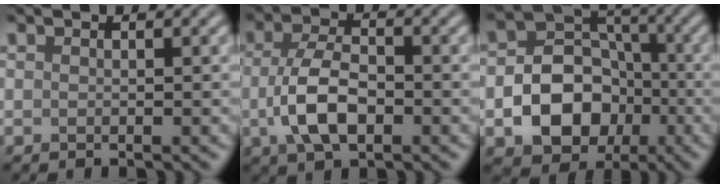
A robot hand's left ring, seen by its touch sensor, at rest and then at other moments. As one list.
[{"total": 5.3, "force": [-1.3, 2.8, 4.4], "torque": [-0.092, -0.001, -0.027]}, {"total": 8.2, "force": [-2.4, 6.3, 4.6], "torque": [-0.059, -0.001, -0.053]}]